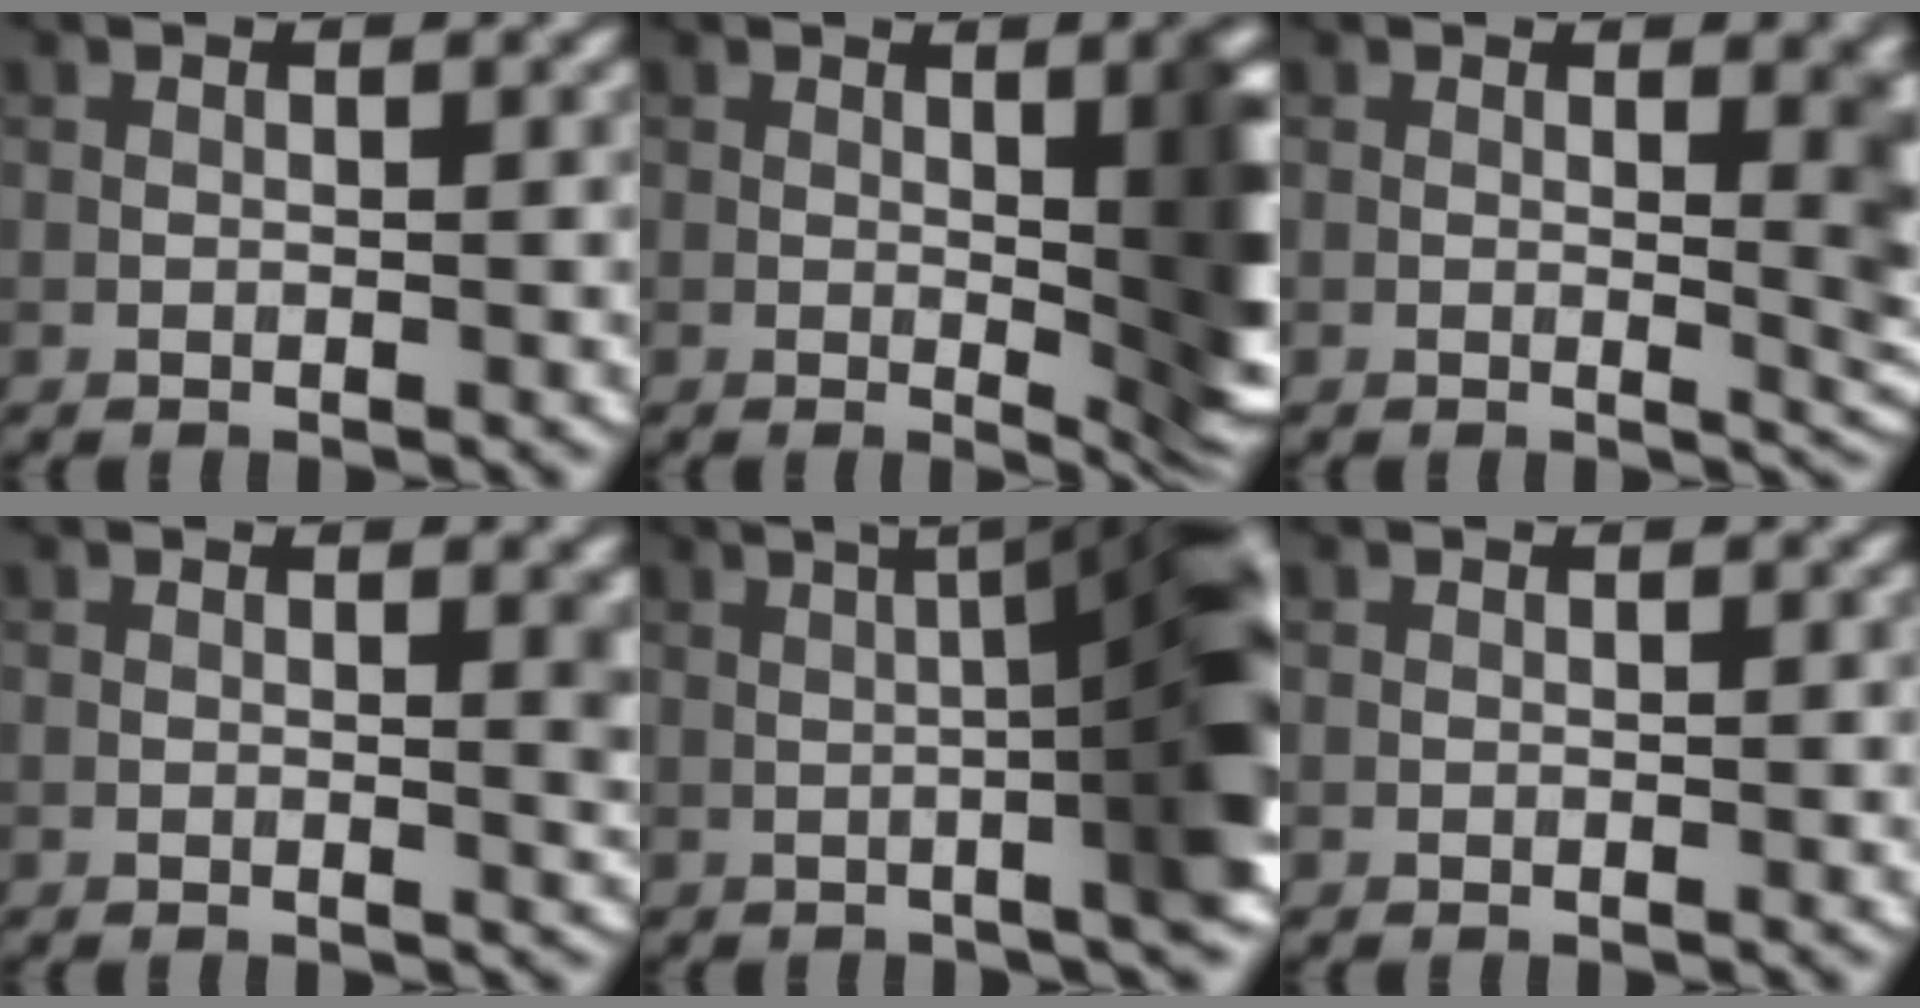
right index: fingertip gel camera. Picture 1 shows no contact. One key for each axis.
{"total": 8.2, "fx": 0.8, "fy": 2.4, "fz": 7.7, "tx": -0.076, "ty": 0.000, "tz": 0.015}
{"total": 4.3, "fx": 0.7, "fy": 1.3, "fz": 4.0, "tx": -0.036, "ty": -0.003, "tz": 0.012}
{"total": 1.9, "fx": 0.5, "fy": 0.5, "fz": 1.8, "tx": -0.018, "ty": -0.003, "tz": 0.007}
{"total": 11.3, "fx": 0.7, "fy": 2.8, "fz": 10.9, "tx": -0.115, "ty": 0.023, "tz": 0.009}
{"total": 0.0}